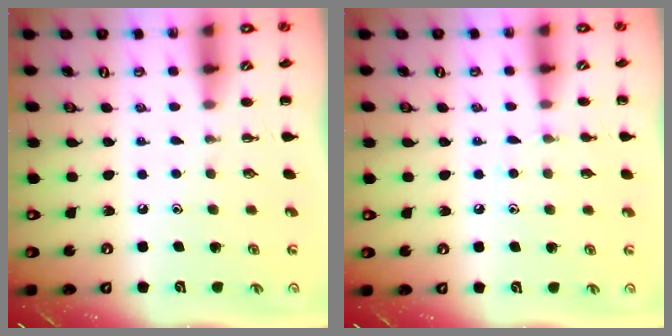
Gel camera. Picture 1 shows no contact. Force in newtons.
{"total": 6.4, "press": 6.1, "slide": 1.9}